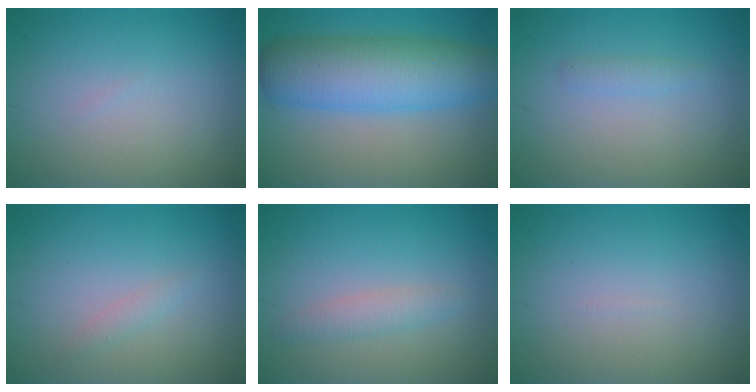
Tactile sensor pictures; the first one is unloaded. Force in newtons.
{"total": 8.7, "press": 8.7, "slide": 0.2}
{"total": 0.9, "press": 0.9, "slide": 0.0}
{"total": 0.9, "press": 0.9, "slide": 0.1}
{"total": 1.8, "press": 1.8, "slide": 0.1}
{"total": 0.0}